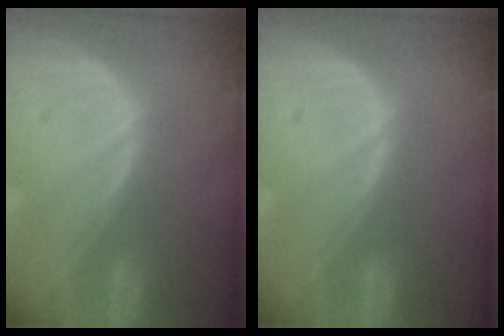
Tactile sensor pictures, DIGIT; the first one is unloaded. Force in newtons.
{"total": 0.0}